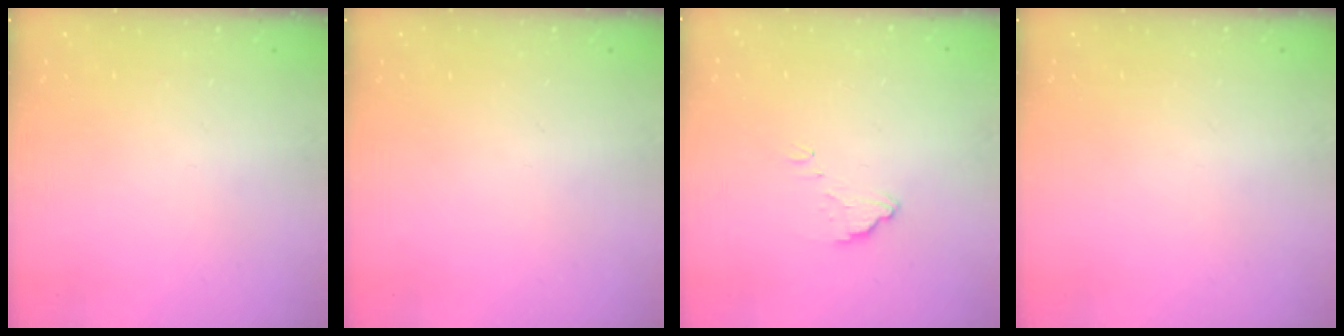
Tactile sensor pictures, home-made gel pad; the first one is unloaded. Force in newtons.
{"total": 0.0}
{"total": 3.8, "press": 3.7, "slide": 0.3}
{"total": 0.0}